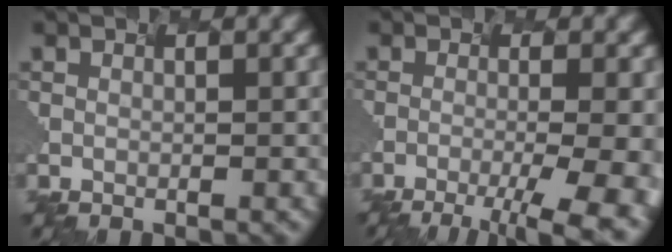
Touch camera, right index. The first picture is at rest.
{"total": 9.4, "force": [-3.8, 2.9, 8.1], "torque": [-0.080, -0.006, -0.042]}